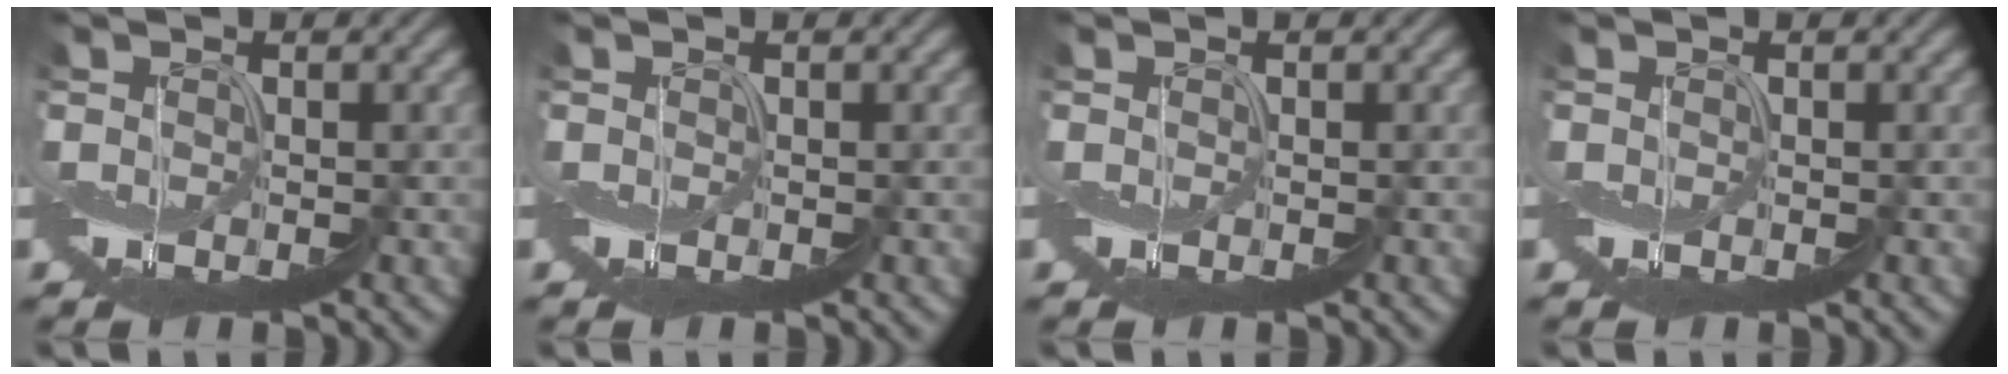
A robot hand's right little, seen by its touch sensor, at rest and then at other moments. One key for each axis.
{"total": 0.0}
{"total": 0.0}
{"total": 0.0}